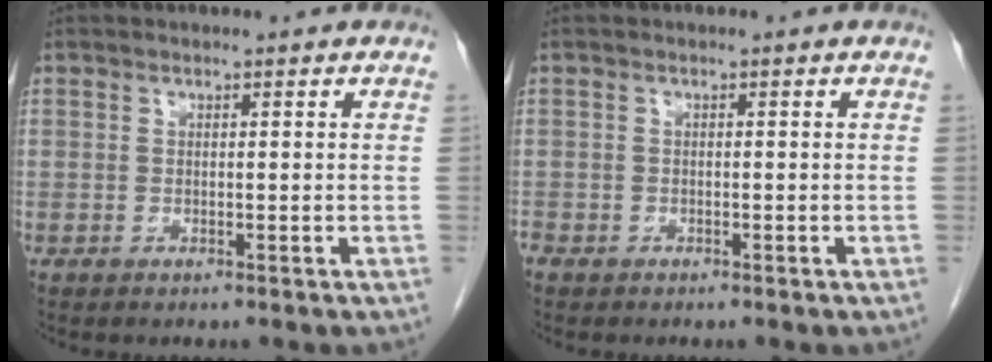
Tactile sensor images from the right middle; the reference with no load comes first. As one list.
[{"total": 1.6, "force": [-1.2, 1.1, 0.4], "torque": [-0.018, -0.001, -0.024]}]